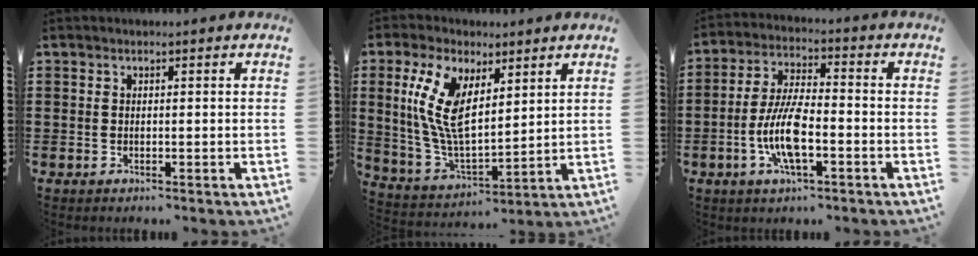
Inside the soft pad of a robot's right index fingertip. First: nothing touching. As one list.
[{"total": 10.5, "force": [4.3, 4.8, 8.4], "torque": [-0.184, -0.004, 0.081]}, {"total": 9.4, "force": [-2.5, 3.0, 8.5], "torque": [-0.195, -0.015, -0.052]}]